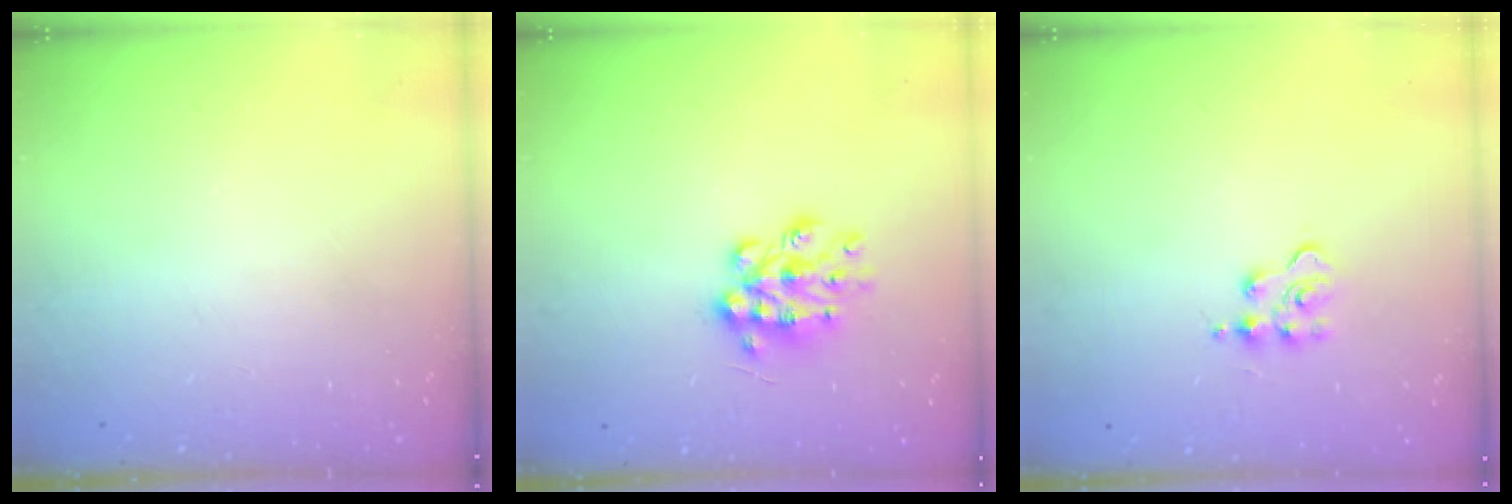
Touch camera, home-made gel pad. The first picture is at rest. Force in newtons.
{"total": 10.9, "press": 10.9, "slide": 0.5}
{"total": 4.6, "press": 4.6, "slide": 0.6}